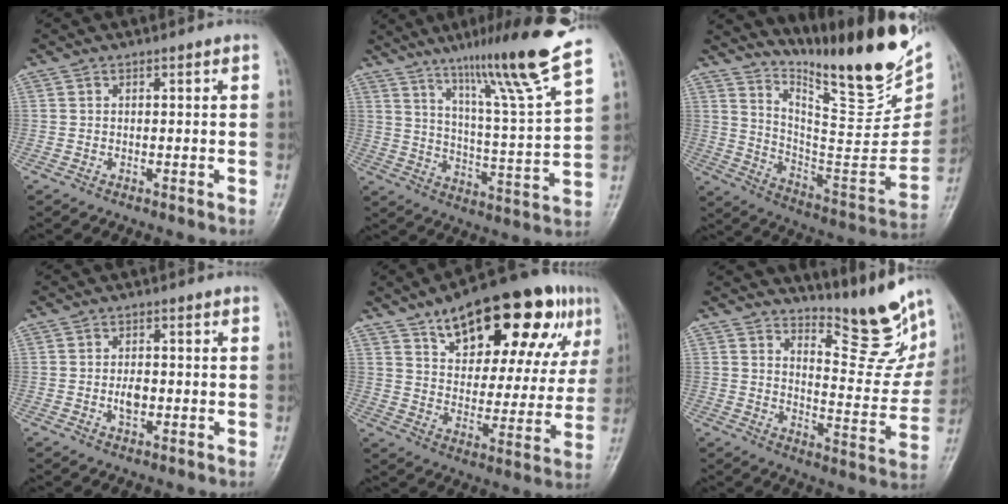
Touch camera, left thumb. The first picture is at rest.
{"total": 17.7, "force": [13.1, -0.7, 11.9], "torque": [-0.172, -0.080, 0.205]}
{"total": 26.0, "force": [19.7, 5.8, 15.9], "torque": [-0.208, -0.126, 0.303]}
{"total": 3.2, "force": [-0.5, 1.9, 2.5], "torque": [-0.039, 0.001, -0.011]}
{"total": 26.2, "force": [14.1, 11.1, 19.1], "torque": [-0.240, -0.014, 0.210]}
{"total": 12.6, "force": [11.0, 2.6, 5.5], "torque": [-0.047, -0.097, 0.162]}